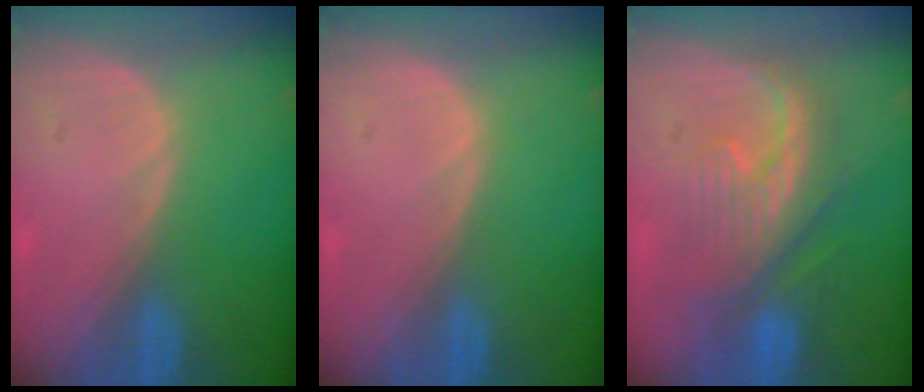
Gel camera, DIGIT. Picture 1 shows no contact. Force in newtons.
{"total": 0.0}
{"total": 8.0, "press": 7.9, "slide": 1.2}